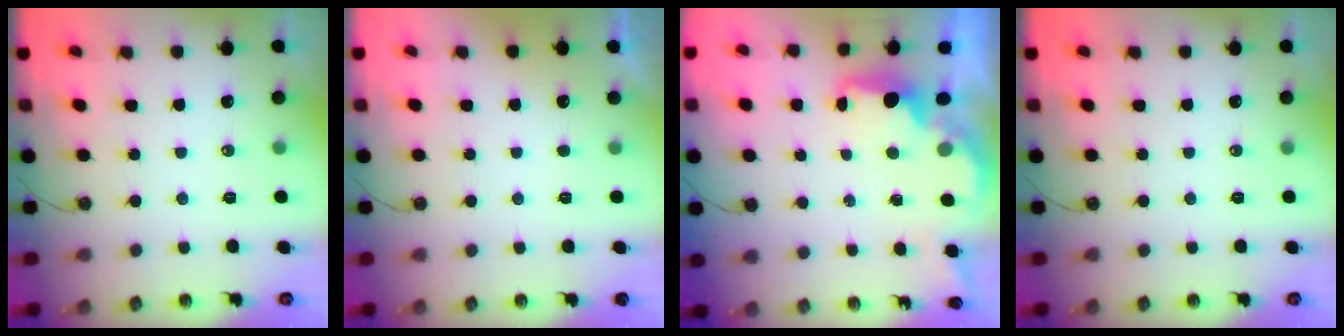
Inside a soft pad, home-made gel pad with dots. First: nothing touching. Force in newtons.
{"total": 0.0}
{"total": 2.0, "press": 2.0, "slide": 0.5}
{"total": 0.0}